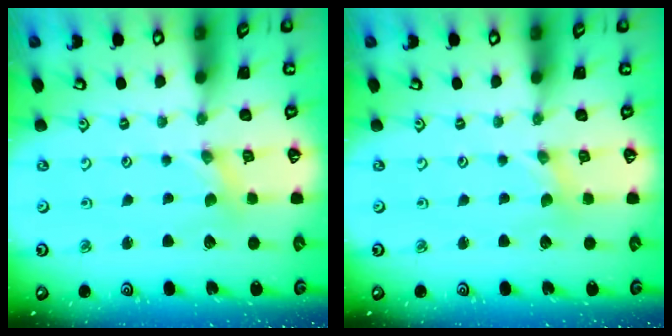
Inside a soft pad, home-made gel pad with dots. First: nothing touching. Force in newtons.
{"total": 0.0}